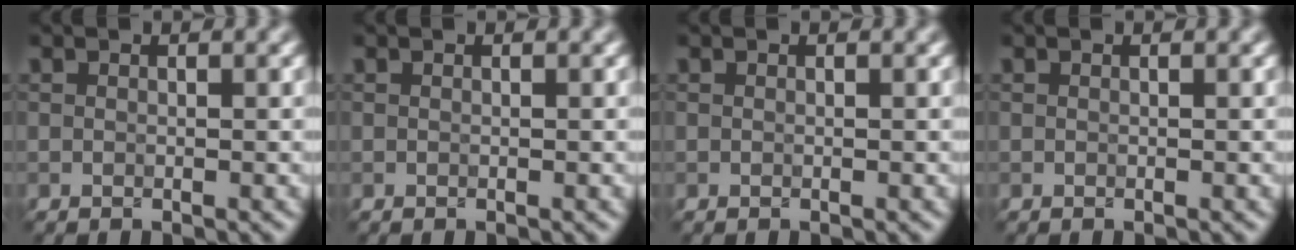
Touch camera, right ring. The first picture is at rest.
{"total": 0.0}
{"total": 0.0}
{"total": 0.0}